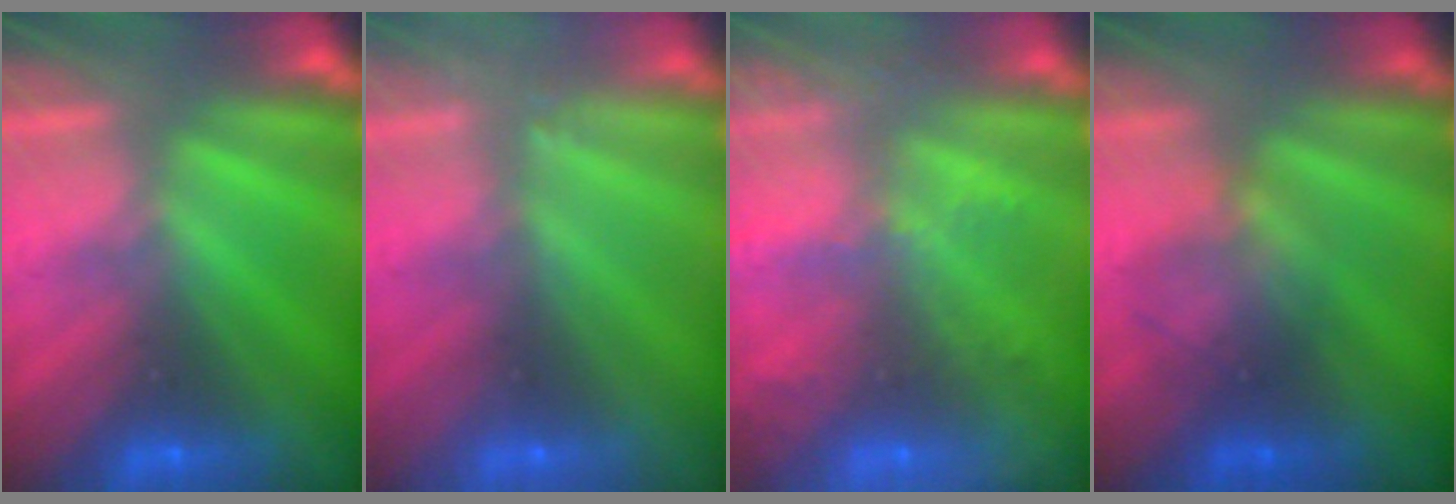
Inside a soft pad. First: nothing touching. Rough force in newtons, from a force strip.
{"total": 2.4}
{"total": 8.4}
{"total": 1.7}